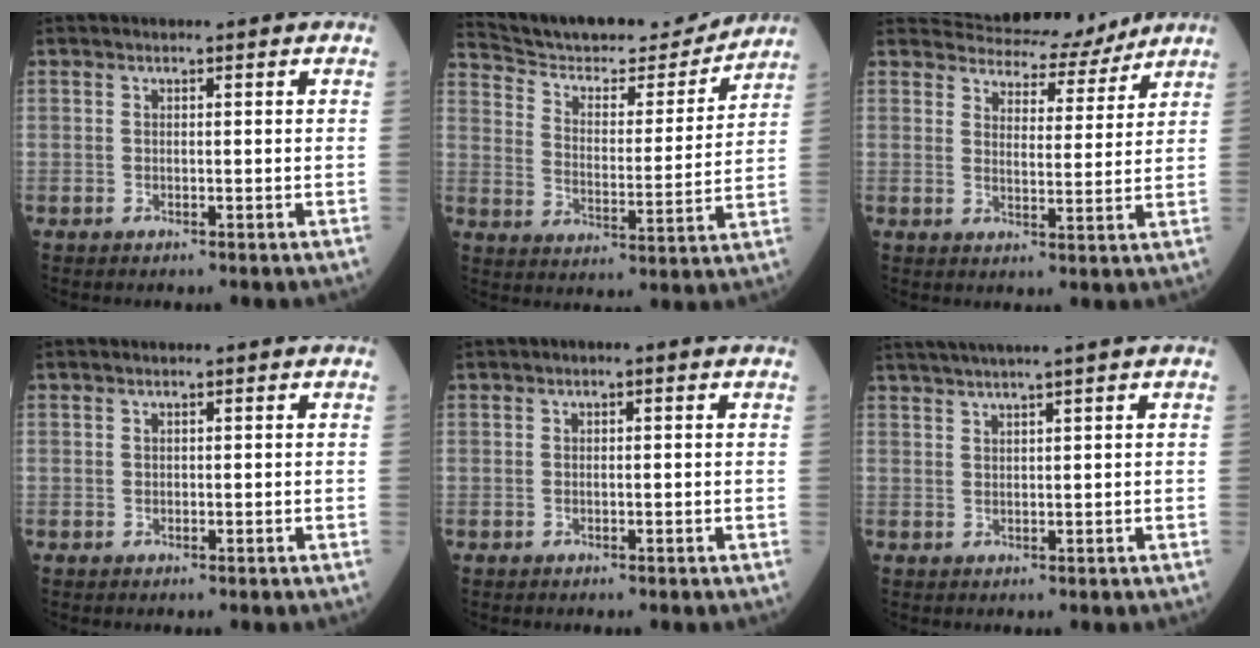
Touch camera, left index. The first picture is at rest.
{"total": 19.0, "force": [18.1, 3.1, 4.8], "torque": [-0.084, -0.011, 0.272]}
{"total": 11.1, "force": [10.5, 2.9, 2.1], "torque": [-0.024, 0.000, 0.143]}
{"total": 0.0}
{"total": 1.0, "force": [-0.1, 0.2, 1.0], "torque": [-0.016, 0.007, 0.002]}
{"total": 6.5, "force": [5.2, -1.5, 3.5], "torque": [-0.053, 0.023, 0.090]}